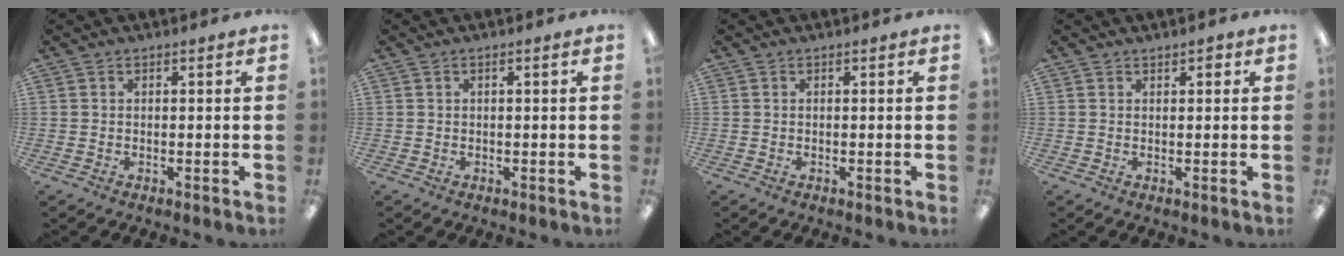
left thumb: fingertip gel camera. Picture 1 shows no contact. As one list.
[{"total": 1.2, "force": [0.2, 0.1, 1.2], "torque": [-0.021, 0.000, 0.004]}, {"total": 0.0}, {"total": 1.2, "force": [0.9, 0.5, 0.7], "torque": [-0.006, -0.002, 0.014]}]